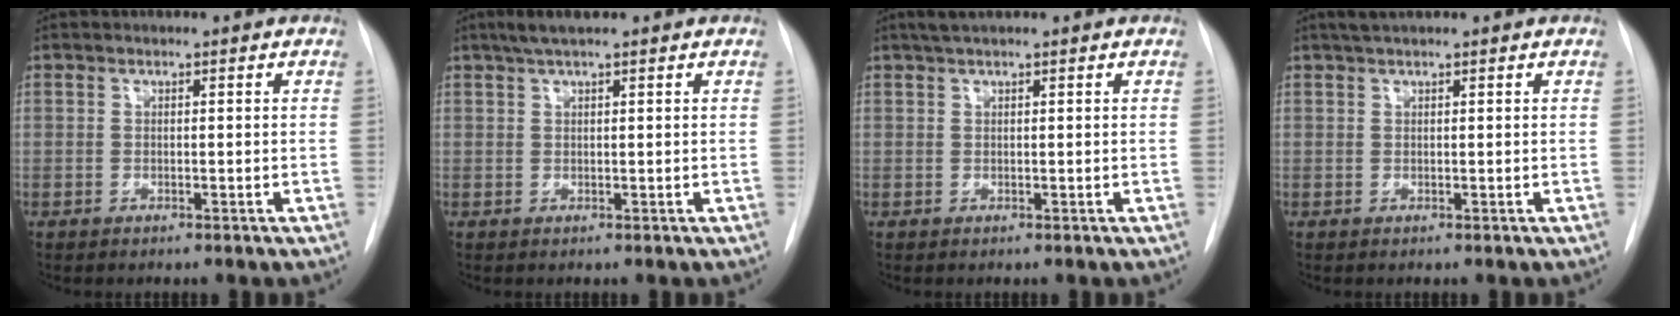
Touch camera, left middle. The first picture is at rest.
{"total": 3.6, "force": [2.6, 0.3, 2.4], "torque": [-0.050, 0.017, 0.048]}
{"total": 2.3, "force": [1.8, 0.1, 1.4], "torque": [-0.028, 0.016, 0.032]}
{"total": 2.1, "force": [1.7, 0.1, 1.2], "torque": [-0.023, 0.015, 0.030]}